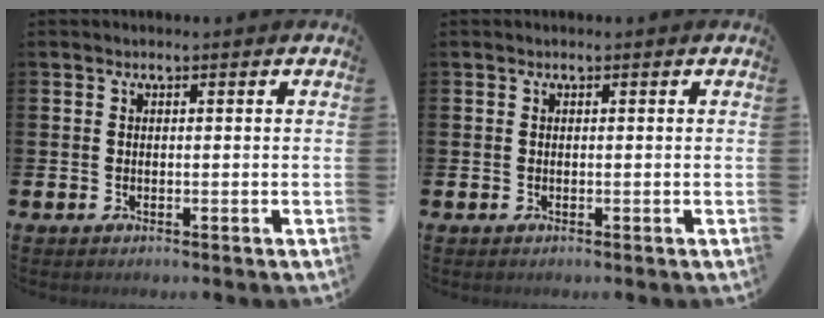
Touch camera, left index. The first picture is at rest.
{"total": 0.0}